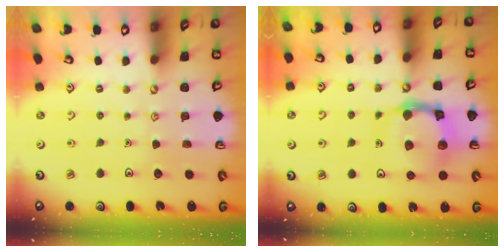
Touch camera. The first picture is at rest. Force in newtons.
{"total": 13.0, "press": 12.9, "slide": 1.5}